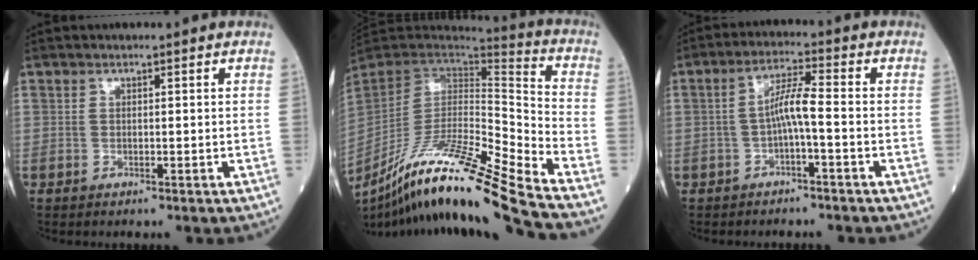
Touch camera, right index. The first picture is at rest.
{"total": 24.4, "force": [-18.9, -1.2, 15.4], "torque": [-0.263, -0.041, -0.341]}
{"total": 4.7, "force": [-1.1, 0.2, 4.5], "torque": [-0.085, 0.015, -0.019]}